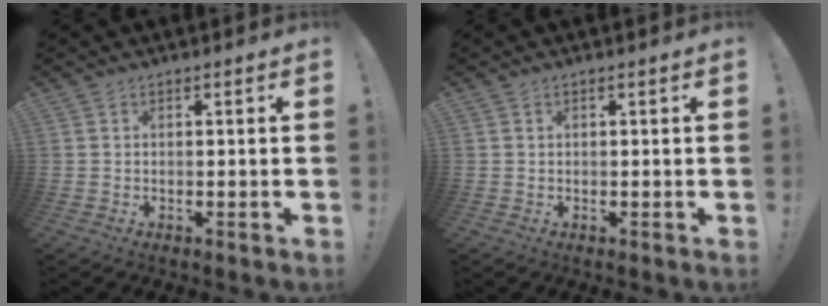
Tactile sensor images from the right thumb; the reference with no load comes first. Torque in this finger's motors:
{"motor_torque": [-0.05, 0.12, 0.14, -0.14, -0.01]}